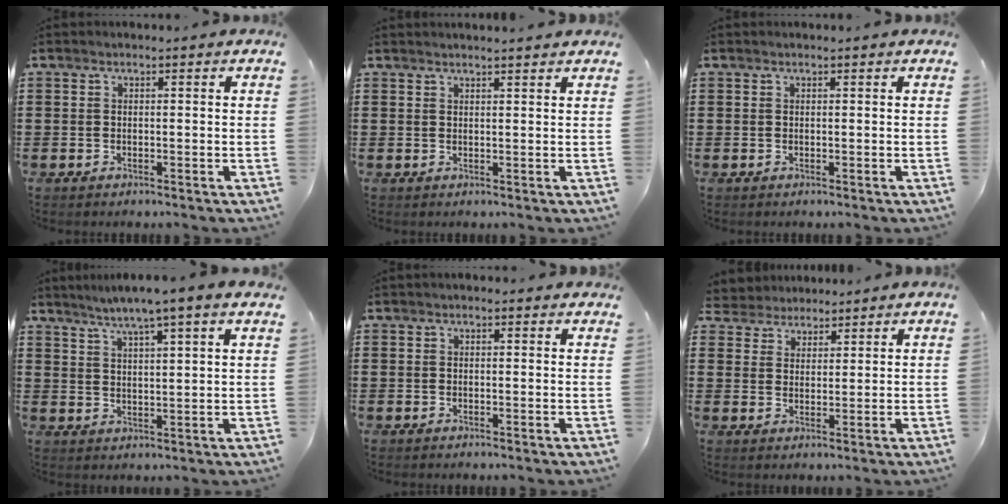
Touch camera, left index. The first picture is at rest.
{"total": 1.4, "force": [1.3, -0.1, 0.4], "torque": [-0.009, 0.000, 0.025]}
{"total": 0.0}
{"total": 4.7, "force": [3.8, -0.6, 2.7], "torque": [-0.064, -0.015, 0.063]}
{"total": 0.7, "force": [0.5, 0.4, 0.4], "torque": [-0.009, 0.005, 0.008]}
{"total": 3.6, "force": [3.2, 1.5, -0.5], "torque": [-0.008, -0.006, 0.059]}